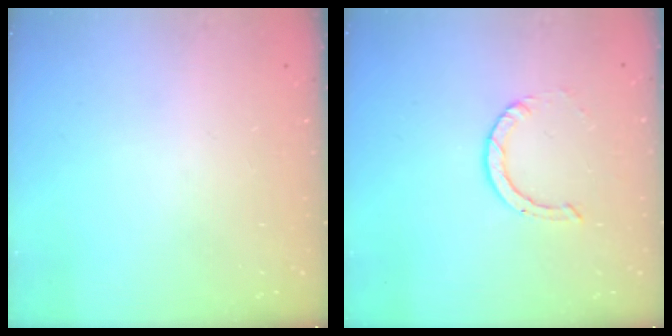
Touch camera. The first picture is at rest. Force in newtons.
{"total": 2.2, "press": 2.2, "slide": 0.2}